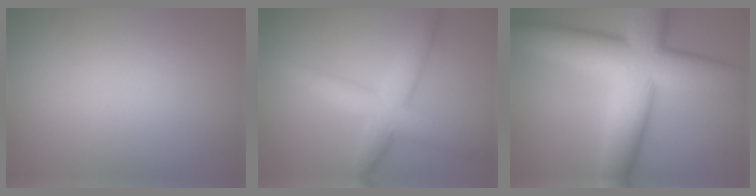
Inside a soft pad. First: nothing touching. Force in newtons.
{"total": 4.9, "press": 4.9, "slide": 0.1}
{"total": 12.0, "press": 12.0, "slide": 0.6}